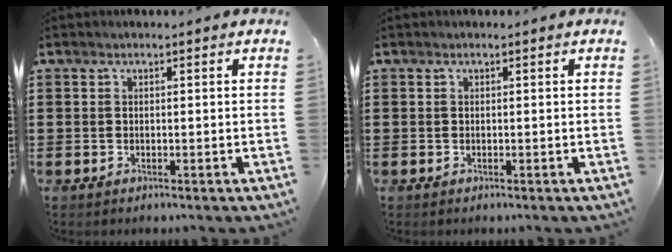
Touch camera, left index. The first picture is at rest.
{"total": 0.0}